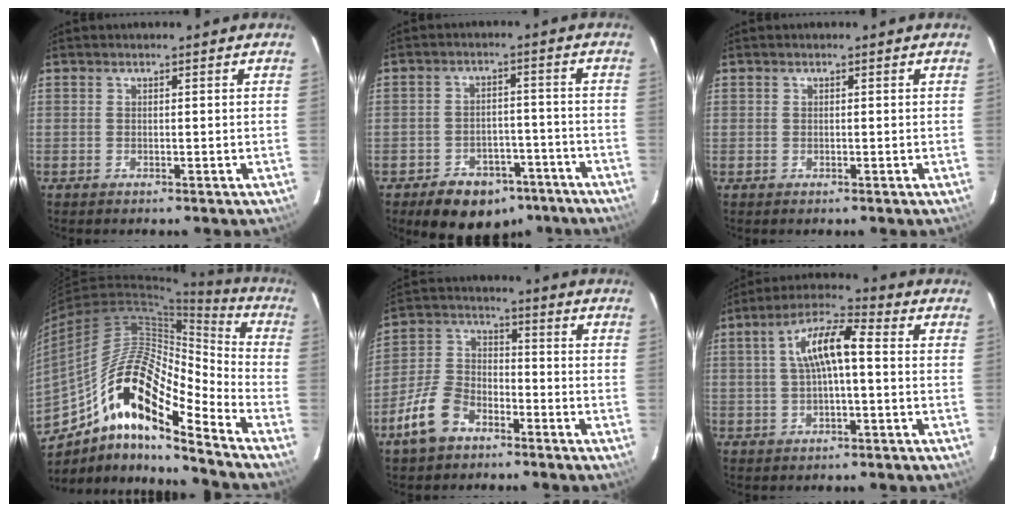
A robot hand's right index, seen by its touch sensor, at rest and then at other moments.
{"total": 11.4, "force": [-7.9, 7.3, 3.9], "torque": [-0.078, 0.031, -0.088]}
{"total": 0.8, "force": [0.0, 0.8, -0.1], "torque": [0.002, 0.003, 0.001]}
{"total": 19.6, "force": [-11.0, 4.8, 15.4], "torque": [-0.262, -0.008, -0.216]}
{"total": 10.4, "force": [-6.6, 6.0, 5.4], "torque": [-0.122, 0.019, -0.124]}
{"total": 9.2, "force": [0.5, 2.5, 8.8], "torque": [-0.165, 0.024, 0.008]}